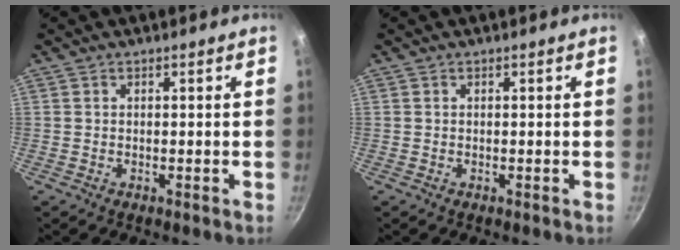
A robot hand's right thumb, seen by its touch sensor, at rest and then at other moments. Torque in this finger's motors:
{"motor_torque": [-0.20, 0.04, 0.15, 0.15, 0.03]}